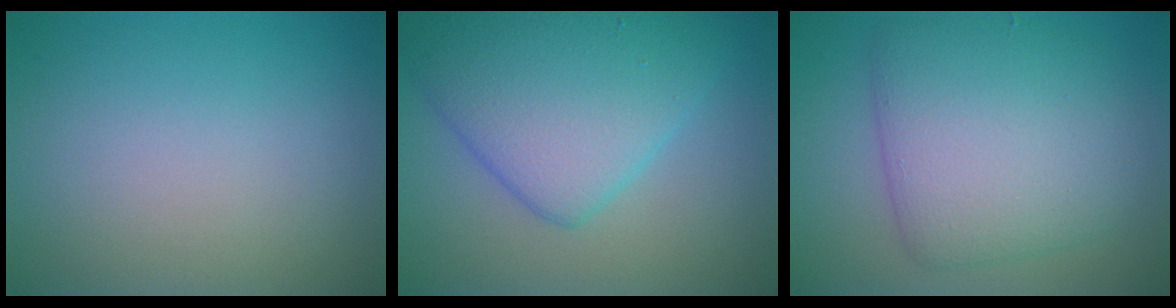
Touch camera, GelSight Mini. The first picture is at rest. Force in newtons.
{"total": 7.5, "press": 7.5, "slide": 0.2}
{"total": 7.4, "press": 7.4, "slide": 0.2}